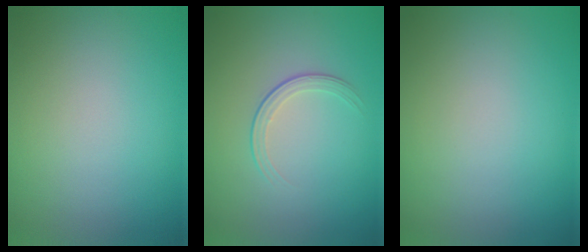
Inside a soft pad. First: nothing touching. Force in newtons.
{"total": 1.7, "press": 0.9, "slide": 1.4}
{"total": 0.0}